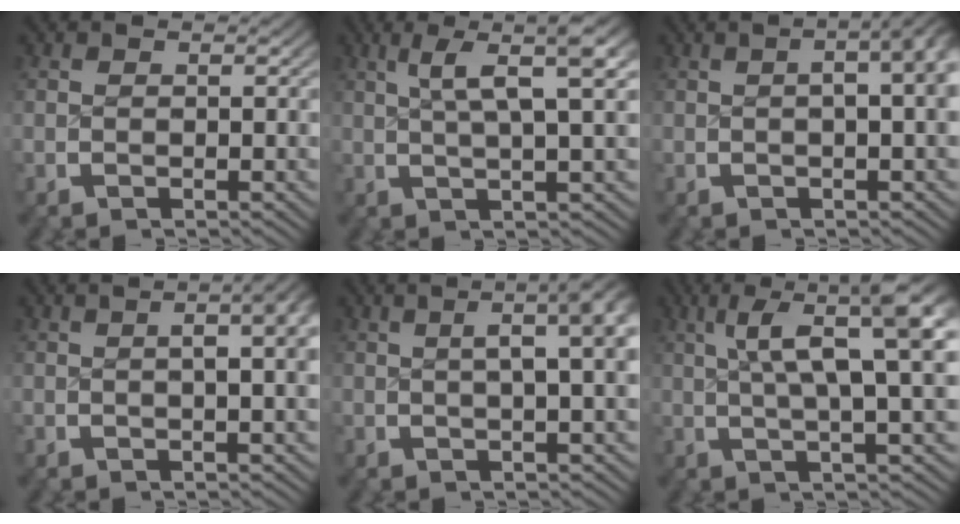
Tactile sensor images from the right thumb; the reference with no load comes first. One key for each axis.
{"total": 7.1, "fx": 2.2, "fy": 2.4, "fz": 6.3, "tx": -0.085, "ty": 0.011, "tz": 0.034}
{"total": 7.2, "fx": 1.5, "fy": 3.6, "fz": 6.1, "tx": -0.054, "ty": 0.028, "tz": 0.006}
{"total": 7.9, "fx": 2.2, "fy": 3.8, "fz": 6.6, "tx": -0.050, "ty": 0.035, "tz": 0.012}
{"total": 8.0, "fx": 2.4, "fy": 3.5, "fz": 6.8, "tx": -0.067, "ty": 0.032, "tz": 0.020}
{"total": 10.9, "fx": 3.1, "fy": 4.7, "fz": 9.4, "tx": -0.123, "ty": 0.003, "tz": 0.042}